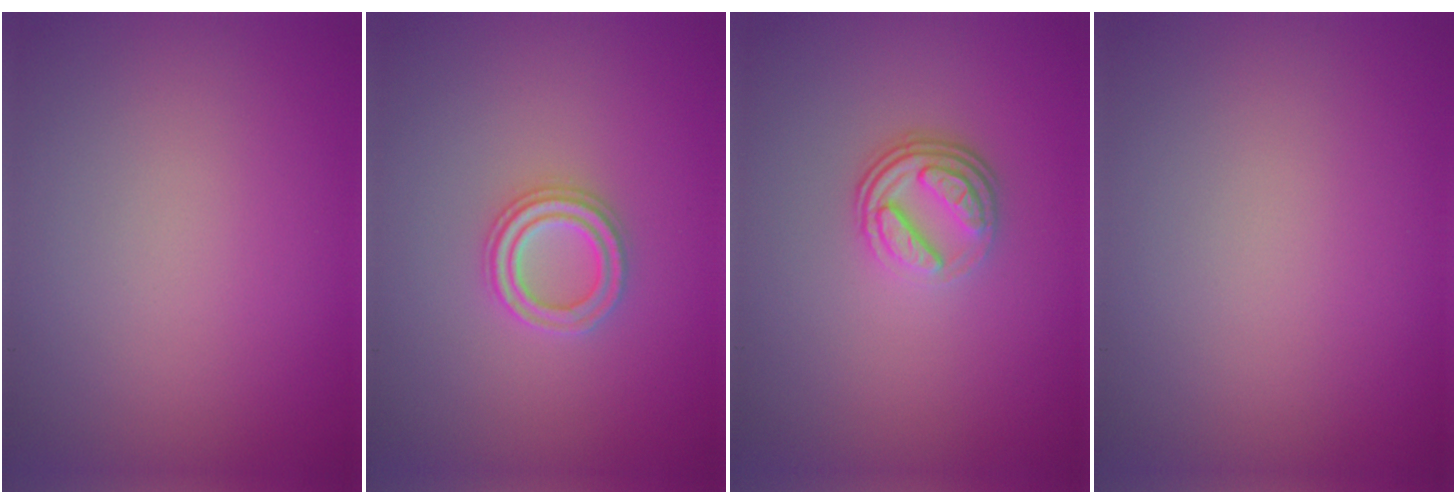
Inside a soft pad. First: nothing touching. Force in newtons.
{"total": 2.4, "press": 2.3, "slide": 0.5}
{"total": 3.8, "press": 2.7, "slide": 2.7}
{"total": 0.0}